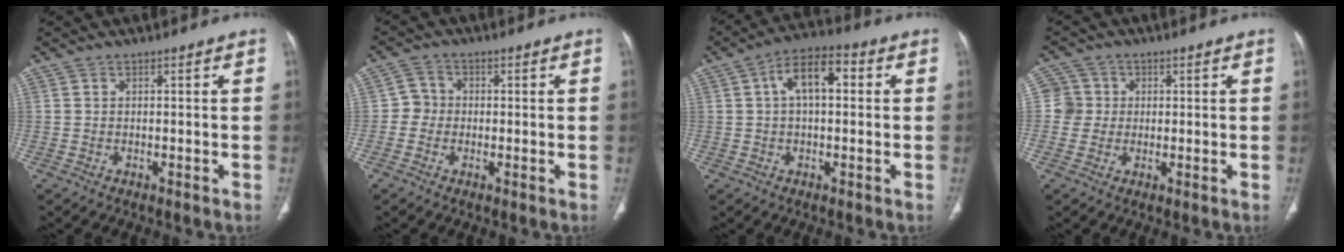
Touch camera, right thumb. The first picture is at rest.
{"total": 3.4, "force": [-0.5, 3.2, 1.0], "torque": [0.003, 0.010, -0.020]}
{"total": 9.0, "force": [1.8, 4.6, 7.6], "torque": [-0.125, 0.029, 0.022]}
{"total": 4.7, "force": [0.4, 4.6, 0.2], "torque": [0.027, 0.008, 0.002]}